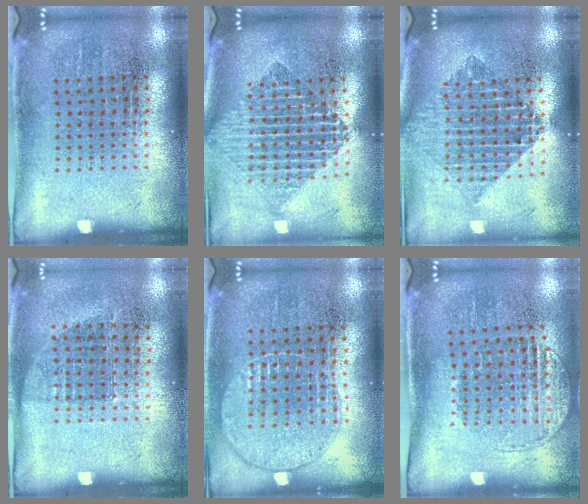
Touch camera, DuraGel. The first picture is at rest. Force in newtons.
{"total": 1.9, "press": 1.6, "slide": 1.1}
{"total": 2.1, "press": 1.6, "slide": 1.3}
{"total": 0.7, "press": 0.6, "slide": 0.3}
{"total": 1.0, "press": 0.9, "slide": 0.4}
{"total": 1.3, "press": 1.1, "slide": 0.6}